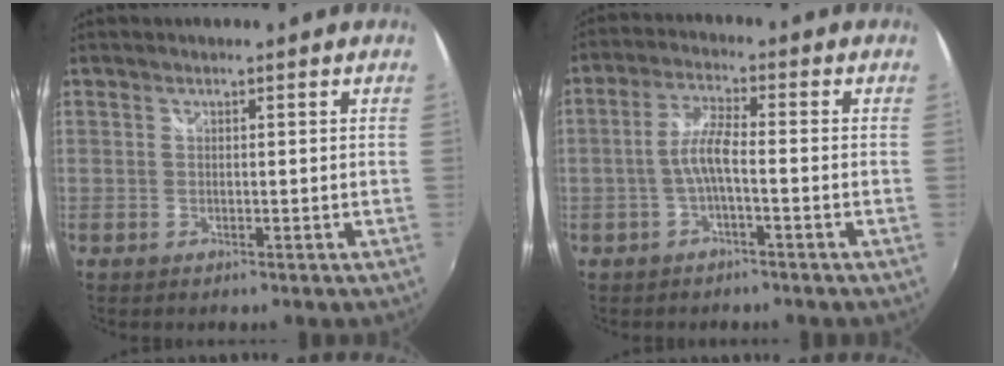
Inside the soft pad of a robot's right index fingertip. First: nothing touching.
{"total": 4.6, "force": [-1.7, 0.6, 4.3], "torque": [-0.093, 0.009, -0.031]}